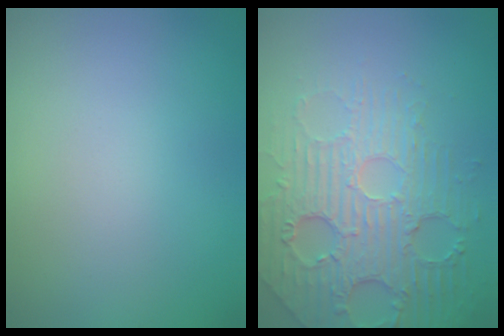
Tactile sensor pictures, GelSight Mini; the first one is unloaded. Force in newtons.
{"total": 5.6, "press": 4.7, "slide": 3.0}